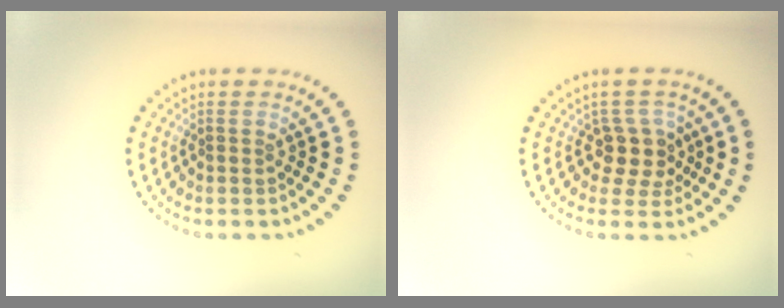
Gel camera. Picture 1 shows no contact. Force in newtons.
{"total": 2.7, "press": 2.3, "slide": 1.6}